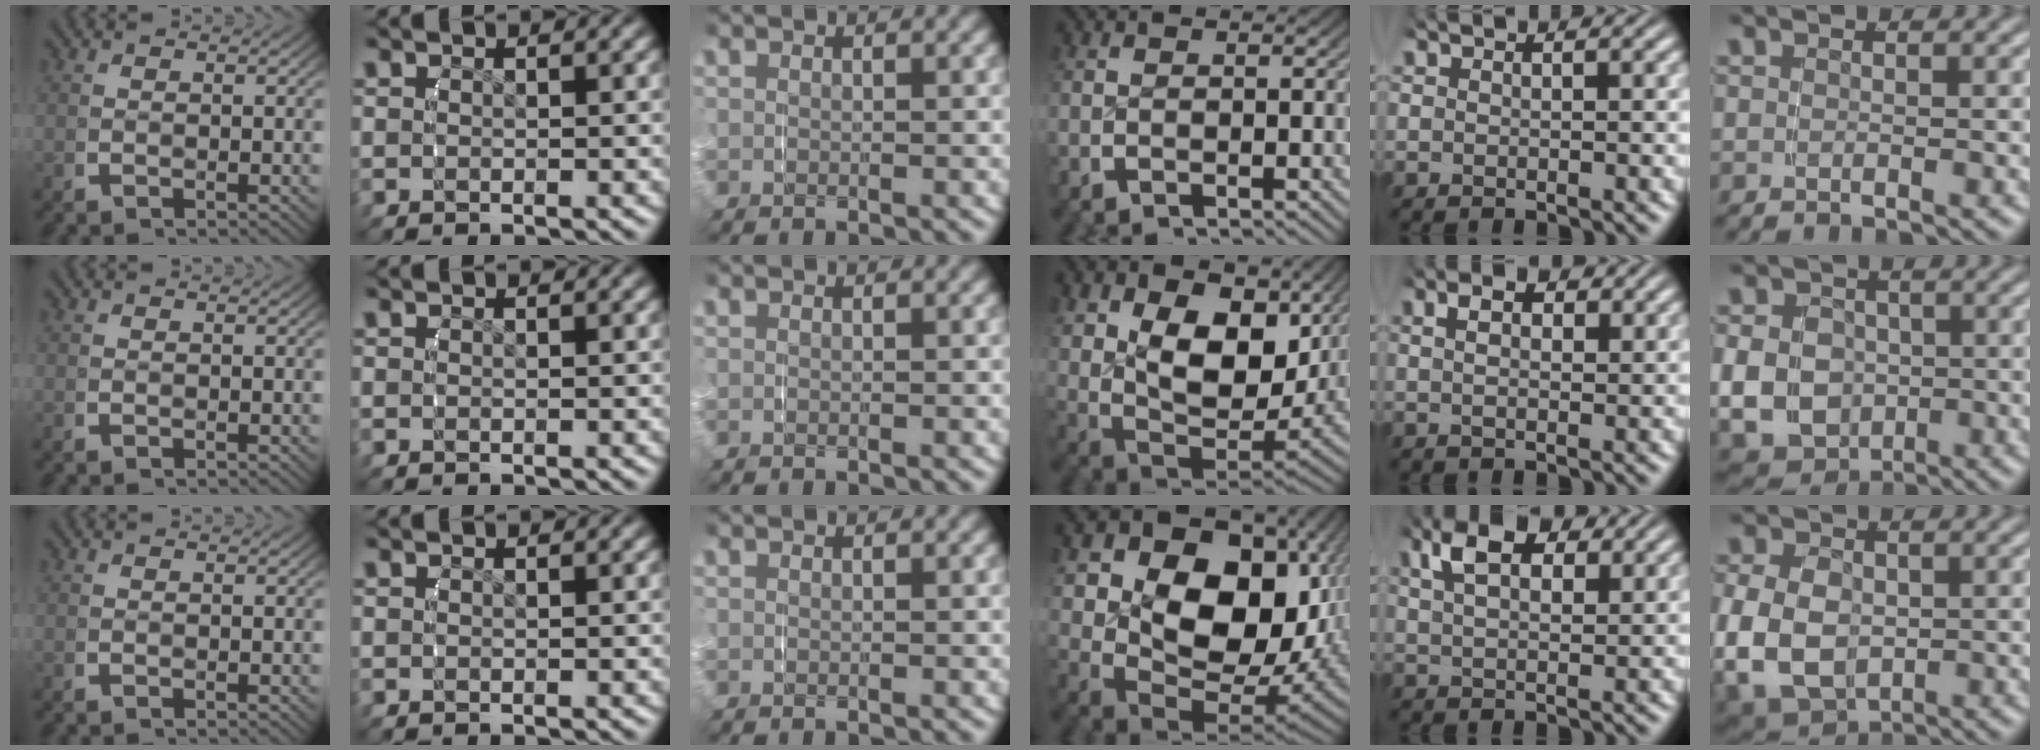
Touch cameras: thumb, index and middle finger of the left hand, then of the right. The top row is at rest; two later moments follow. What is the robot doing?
{"motion": "grasp_and_lifting", "object": "towel"}